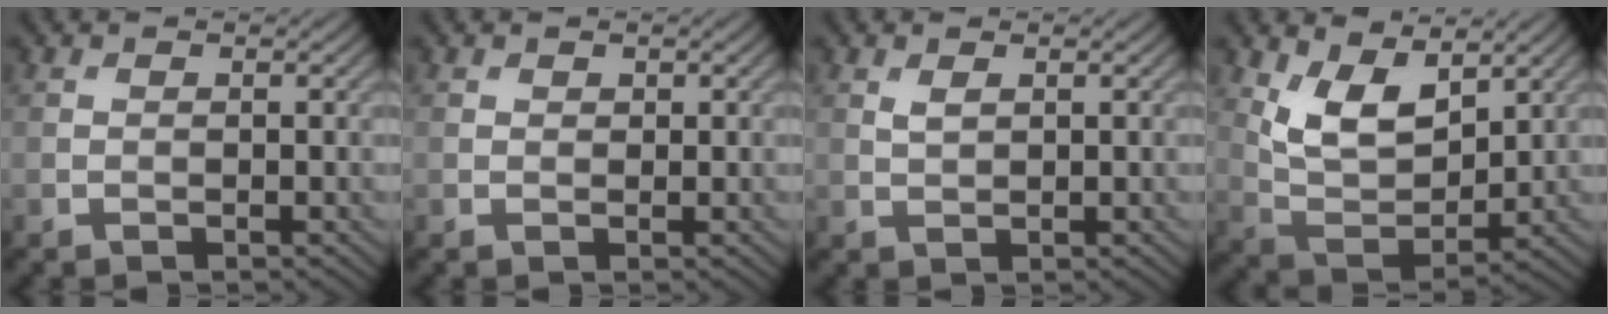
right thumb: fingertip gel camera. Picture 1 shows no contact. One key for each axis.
{"total": 0.7, "fx": 0.5, "fy": 0.5, "fz": 0.1, "tx": 0.000, "ty": -0.004, "tz": 0.008}
{"total": 1.3, "fx": 0.7, "fy": 0.6, "fz": 0.8, "tx": -0.023, "ty": -0.002, "tz": 0.017}
{"total": 8.5, "fx": 4.4, "fy": 4.4, "fz": 5.7, "tx": -0.121, "ty": -0.014, "tz": 0.084}